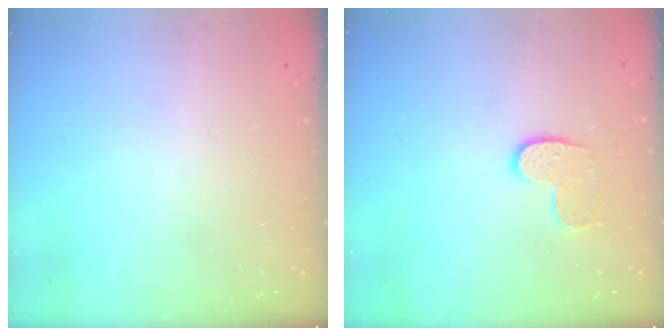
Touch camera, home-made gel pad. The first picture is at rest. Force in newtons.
{"total": 7.3, "press": 7.3, "slide": 0.2}